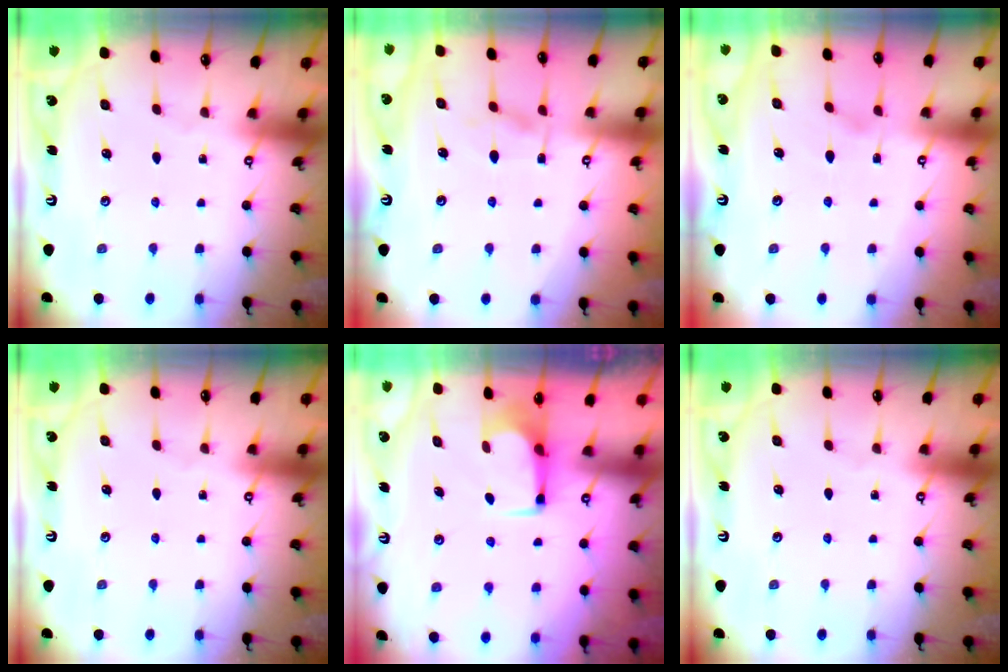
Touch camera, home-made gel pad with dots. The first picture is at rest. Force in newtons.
{"total": 2.2, "press": 1.9, "slide": 1.2}
{"total": 0.8, "press": 0.0, "slide": 0.8}
{"total": 0.0}
{"total": 2.7, "press": 2.6, "slide": 0.4}
{"total": 0.0}